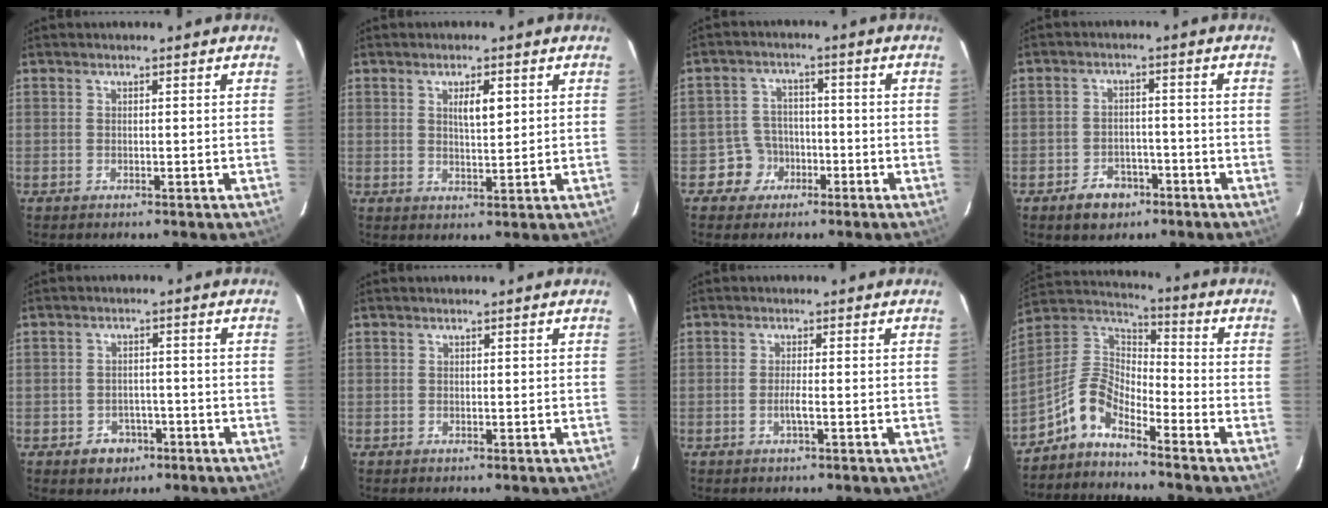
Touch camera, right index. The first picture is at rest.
{"total": 3.6, "force": [1.4, 0.9, 3.2], "torque": [-0.054, 0.000, 0.023]}
{"total": 5.0, "force": [-2.1, 4.5, 0.2], "torque": [0.000, 0.016, -0.032]}
{"total": 5.0, "force": [-3.1, 3.4, 2.0], "torque": [-0.033, 0.006, -0.043]}
{"total": 4.0, "force": [-2.1, 3.1, 1.3], "torque": [-0.013, 0.008, -0.024]}
{"total": 0.0}
{"total": 1.5, "force": [-0.5, -0.1, 1.4], "torque": [-0.029, -0.001, -0.010]}
{"total": 7.8, "force": [-6.0, 2.7, 4.2], "torque": [-0.098, 0.030, -0.121]}